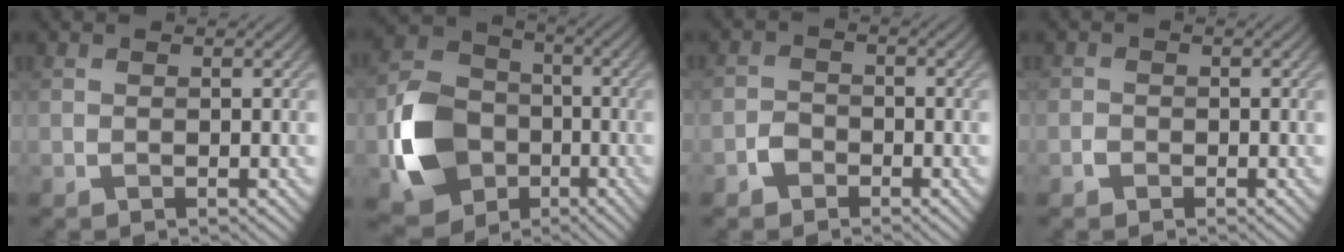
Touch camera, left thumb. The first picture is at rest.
{"total": 11.8, "force": [-3.7, 9.3, 6.3], "torque": [-0.152, -0.006, -0.091]}
{"total": 2.0, "force": [-1.3, 1.5, 0.6], "torque": [-0.007, 0.007, -0.033]}
{"total": 0.9, "force": [-0.5, 0.7, 0.1], "torque": [0.004, 0.004, -0.013]}